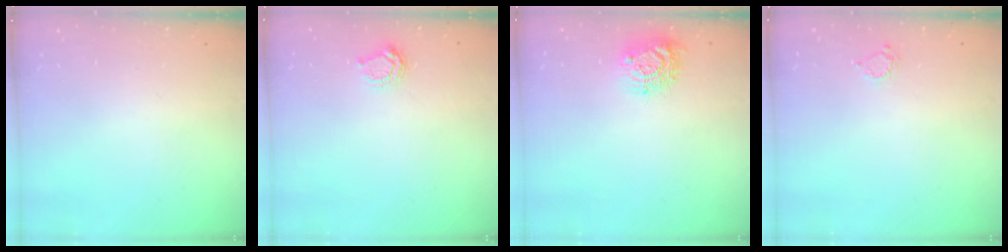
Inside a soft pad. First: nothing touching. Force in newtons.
{"total": 4.7, "press": 4.7, "slide": 0.5}
{"total": 10.3, "press": 10.3, "slide": 0.7}
{"total": 2.9, "press": 2.9, "slide": 0.4}